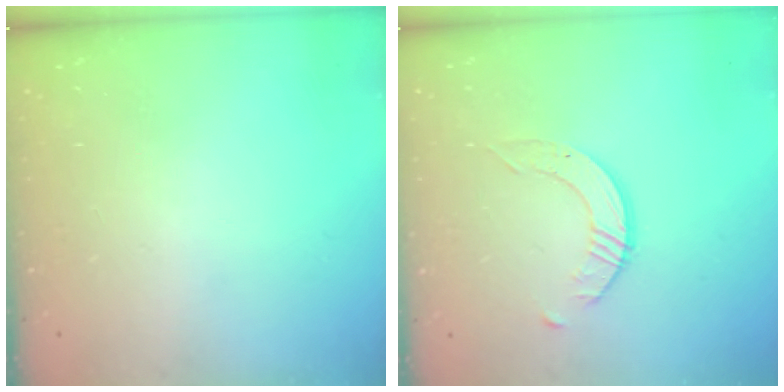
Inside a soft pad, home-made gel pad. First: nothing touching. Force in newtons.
{"total": 1.6, "press": 1.6, "slide": 0.2}